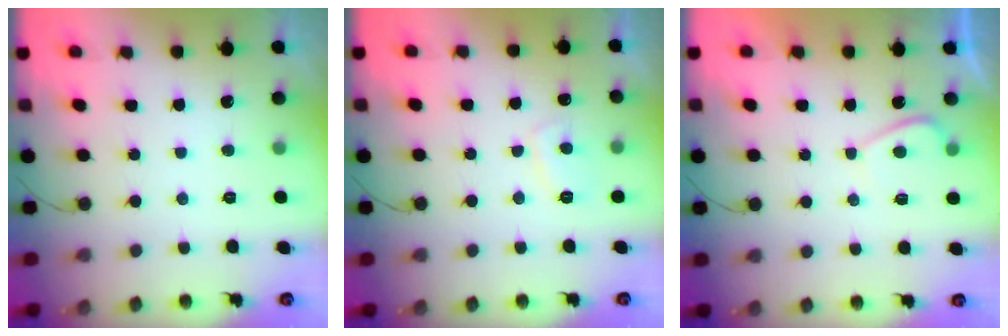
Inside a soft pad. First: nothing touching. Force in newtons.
{"total": 3.6, "press": 3.5, "slide": 0.6}
{"total": 1.8, "press": 1.7, "slide": 0.6}